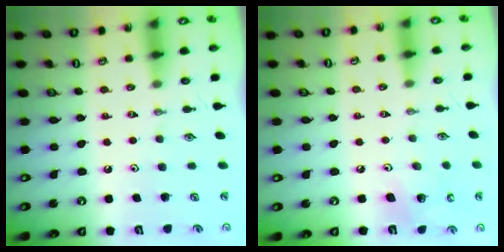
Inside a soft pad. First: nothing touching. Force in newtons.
{"total": 6.4, "press": 6.3, "slide": 1.1}